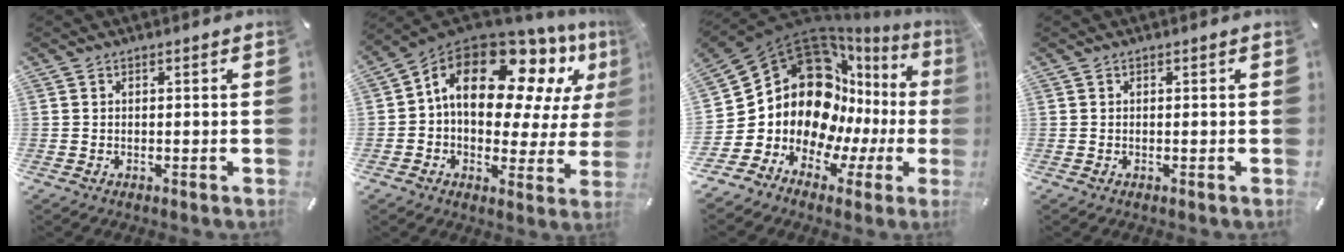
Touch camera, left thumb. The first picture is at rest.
{"total": 19.0, "force": [9.2, 10.9, 12.5], "torque": [-0.207, -0.056, 0.155]}
{"total": 18.2, "force": [5.0, 14.2, 10.1], "torque": [-0.190, -0.088, 0.109]}
{"total": 0.0}